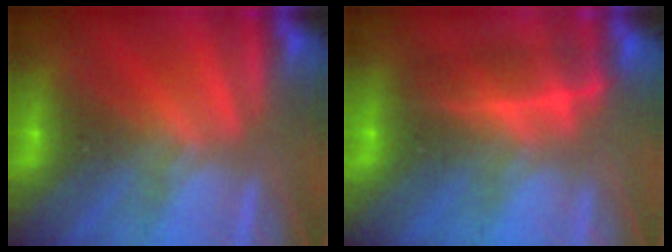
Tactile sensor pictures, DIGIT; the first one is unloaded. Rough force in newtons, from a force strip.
{"total": 2.0}